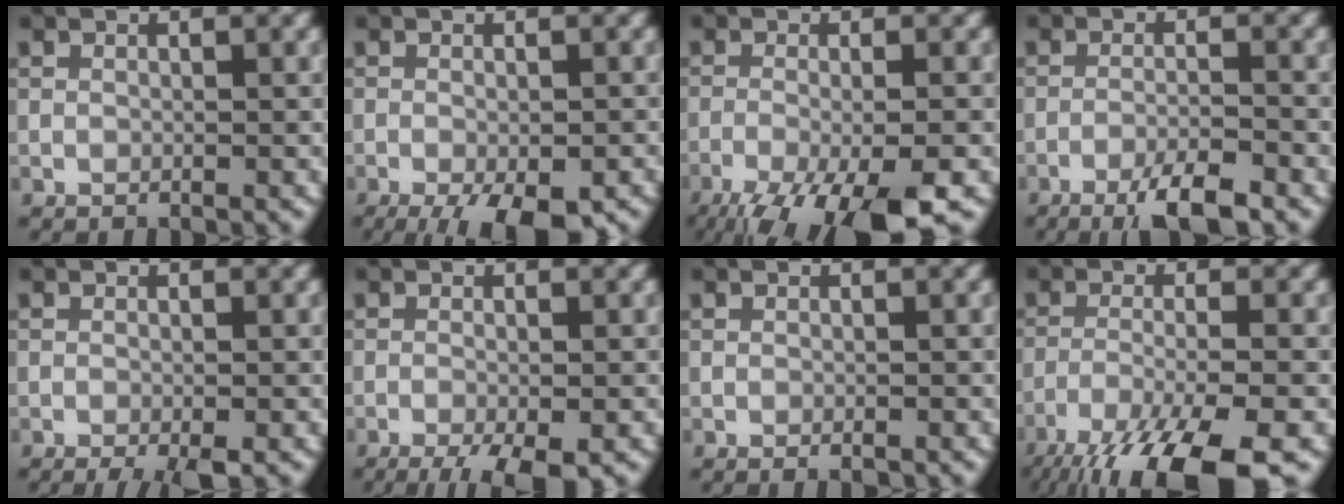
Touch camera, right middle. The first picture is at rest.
{"total": 7.0, "force": [-4.2, 2.1, 5.1], "torque": [-0.074, -0.015, -0.062]}
{"total": 10.0, "force": [-6.3, 2.6, 7.3], "torque": [-0.125, -0.031, -0.101]}
{"total": 4.7, "force": [-3.3, 0.7, 3.3], "torque": [-0.059, 0.002, -0.062]}
{"total": 2.4, "force": [-1.4, 0.4, 1.9], "torque": [-0.029, -0.001, -0.023]}
{"total": 5.5, "force": [-3.4, 1.4, 4.1], "torque": [-0.064, -0.012, -0.052]}
{"total": 0.8, "force": [-0.4, 0.1, 0.7], "torque": [-0.009, -0.004, -0.006]}
{"total": 11.3, "force": [-7.9, 2.3, 7.7], "torque": [-0.132, -0.021, -0.135]}